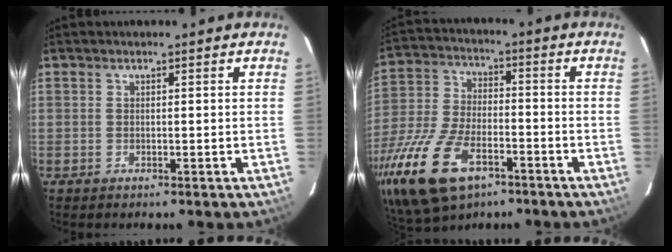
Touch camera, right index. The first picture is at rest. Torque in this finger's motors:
{"motor_torque": [1.15, -0.99, 1.05, 0.21]}